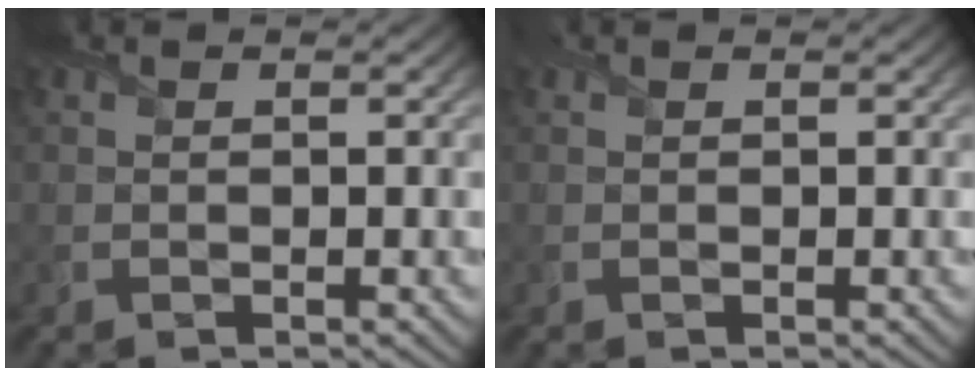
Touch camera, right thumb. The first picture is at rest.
{"total": 0.0}